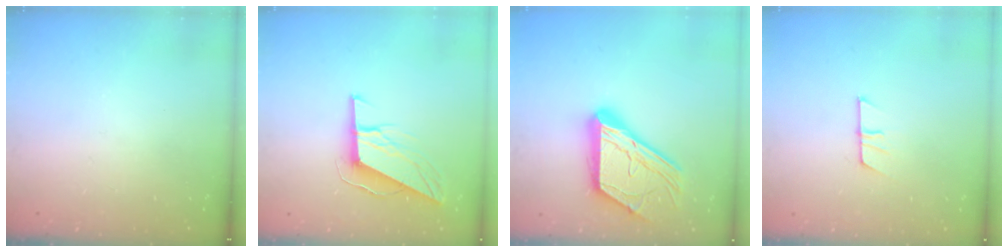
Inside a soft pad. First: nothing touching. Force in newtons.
{"total": 10.1, "press": 10.0, "slide": 1.6}
{"total": 19.1, "press": 19.0, "slide": 1.7}
{"total": 7.1, "press": 7.1, "slide": 0.6}